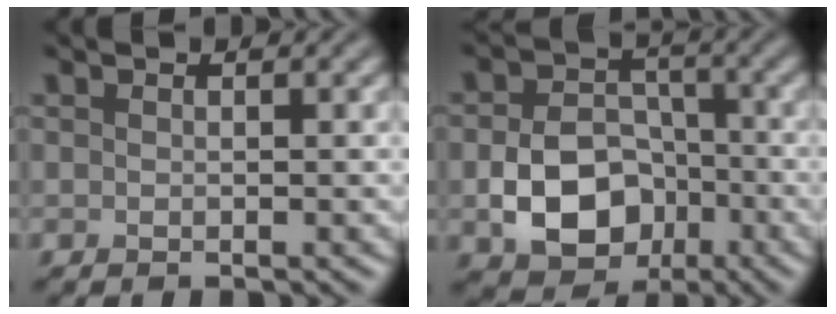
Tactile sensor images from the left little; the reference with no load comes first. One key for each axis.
{"total": 7.3, "fx": -2.2, "fy": 5.5, "fz": 4.2, "tx": -0.070, "ty": -0.007, "tz": -0.038}